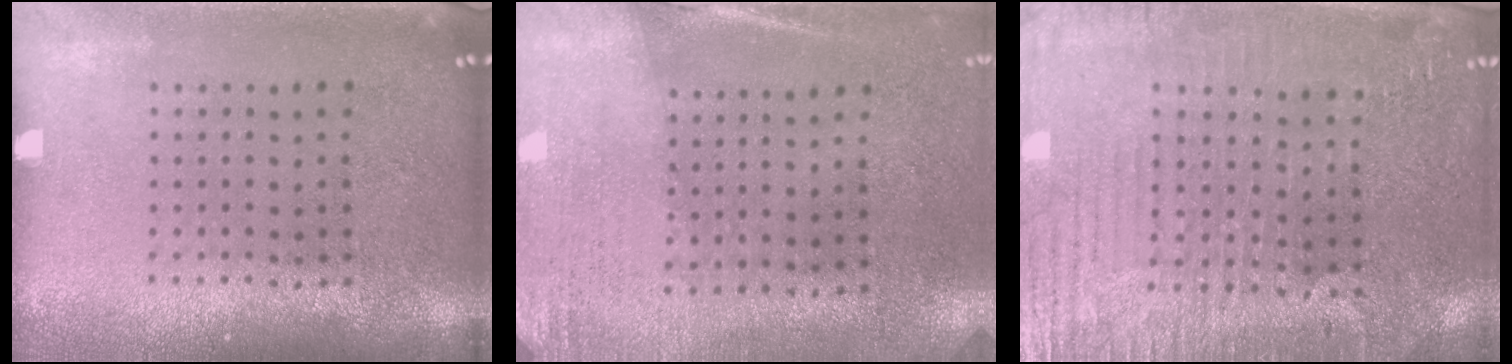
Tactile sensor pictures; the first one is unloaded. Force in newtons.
{"total": 2.7, "press": 2.3, "slide": 1.4}
{"total": 3.8, "press": 3.5, "slide": 1.4}